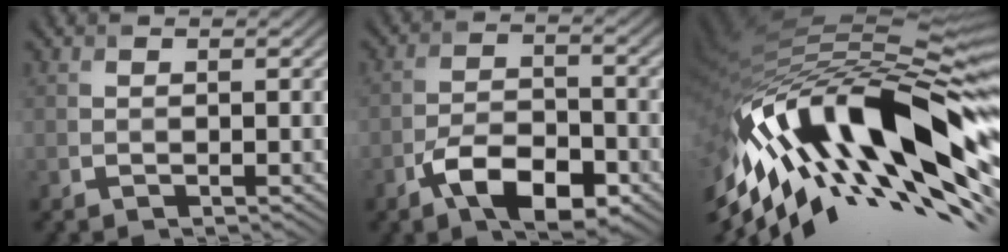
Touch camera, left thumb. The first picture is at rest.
{"total": 7.8, "force": [-4.6, 3.8, 5.1], "torque": [-0.092, -0.001, -0.085]}
{"total": 18.2, "force": [-5.1, 6.3, 16.3], "torque": [-0.299, -0.021, -0.094]}